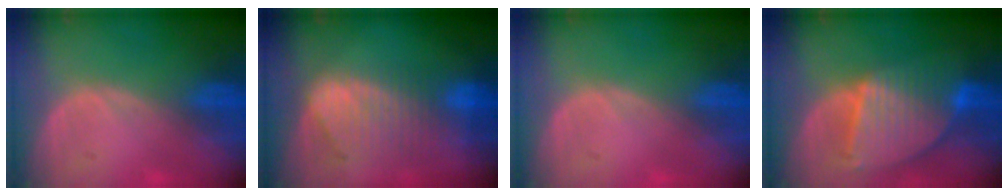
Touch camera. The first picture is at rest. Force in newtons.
{"total": 9.3, "press": 8.2, "slide": 4.4}
{"total": 0.0}
{"total": 9.4, "press": 8.1, "slide": 4.8}